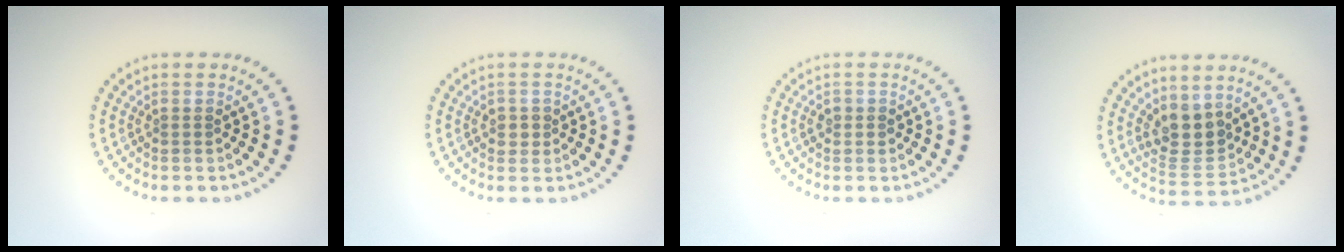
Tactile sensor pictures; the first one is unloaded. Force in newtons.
{"total": 1.2, "press": 1.1, "slide": 0.5}
{"total": 1.1, "press": 1.0, "slide": 0.4}
{"total": 3.6, "press": 3.2, "slide": 1.6}